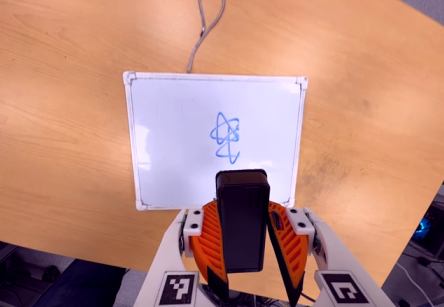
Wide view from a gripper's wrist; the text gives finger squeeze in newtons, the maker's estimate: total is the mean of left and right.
{"total": 7.9, "left": 8.5, "right": 7.2}